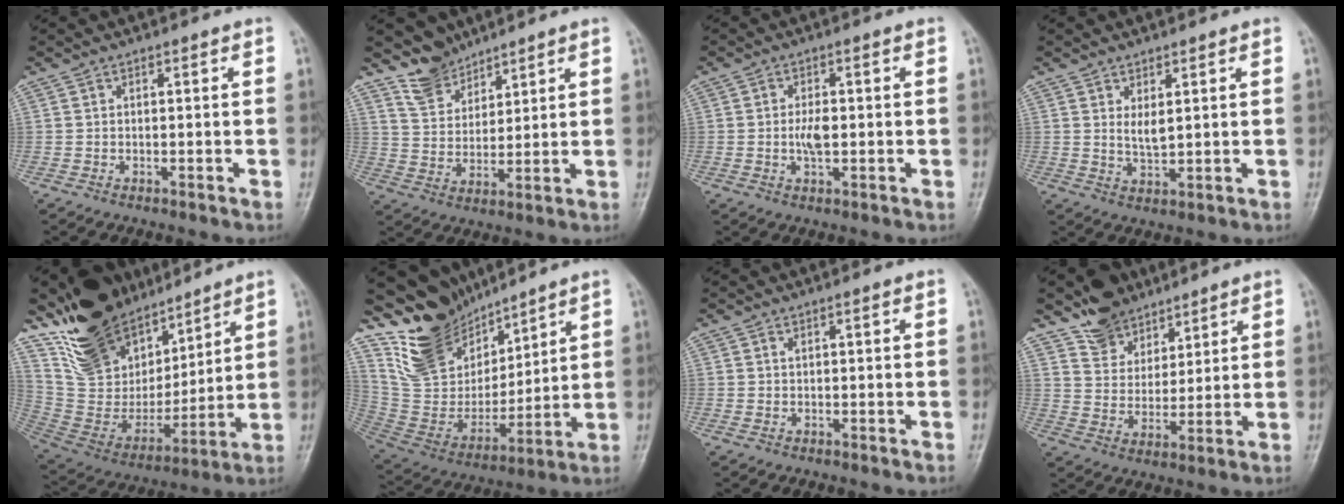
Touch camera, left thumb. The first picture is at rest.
{"total": 6.5, "force": [5.7, 3.0, 0.6], "torque": [0.009, -0.050, 0.124]}
{"total": 4.4, "force": [-0.3, 2.1, 3.9], "torque": [-0.072, 0.003, -0.006]}
{"total": 3.6, "force": [1.2, 1.6, 3.0], "torque": [-0.049, -0.015, 0.027]}
{"total": 23.2, "force": [15.9, 12.9, 10.8], "torque": [-0.145, -0.074, 0.294]}
{"total": 17.3, "force": [13.7, 9.1, 5.6], "torque": [-0.060, -0.078, 0.274]}
{"total": 1.2, "force": [0.2, 0.5, 1.1], "torque": [-0.028, 0.010, 0.006]}
{"total": 9.6, "force": [7.2, 5.9, 2.4], "torque": [-0.009, -0.043, 0.136]}